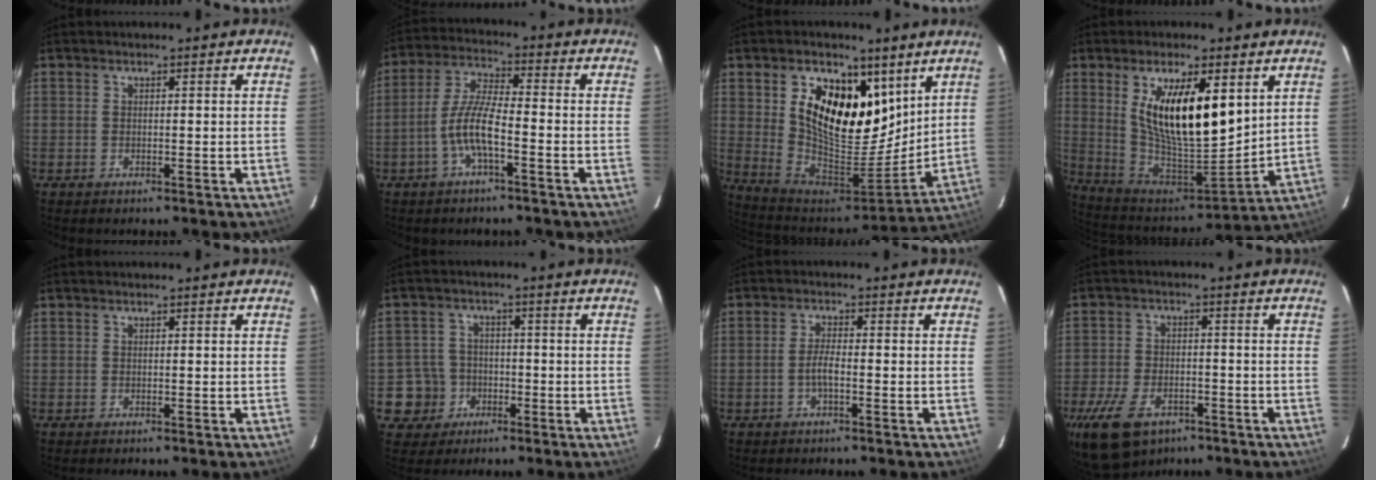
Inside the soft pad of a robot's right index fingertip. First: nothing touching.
{"total": 7.6, "force": [-3.2, 1.4, 6.7], "torque": [-0.145, 0.006, -0.062]}
{"total": 19.0, "force": [8.5, 11.0, 12.9], "torque": [-0.241, -0.002, 0.158]}
{"total": 18.6, "force": [6.6, 6.8, 16.0], "torque": [-0.290, -0.010, 0.132]}
{"total": 0.0}
{"total": 6.8, "force": [-2.2, 6.4, 0.4], "torque": [-0.022, 0.027, -0.033]}
{"total": 2.6, "force": [-1.2, 0.4, 2.3], "torque": [-0.048, 0.002, -0.023]}
{"total": 13.4, "force": [-8.3, 7.7, 7.2], "torque": [-0.173, -0.015, -0.141]}